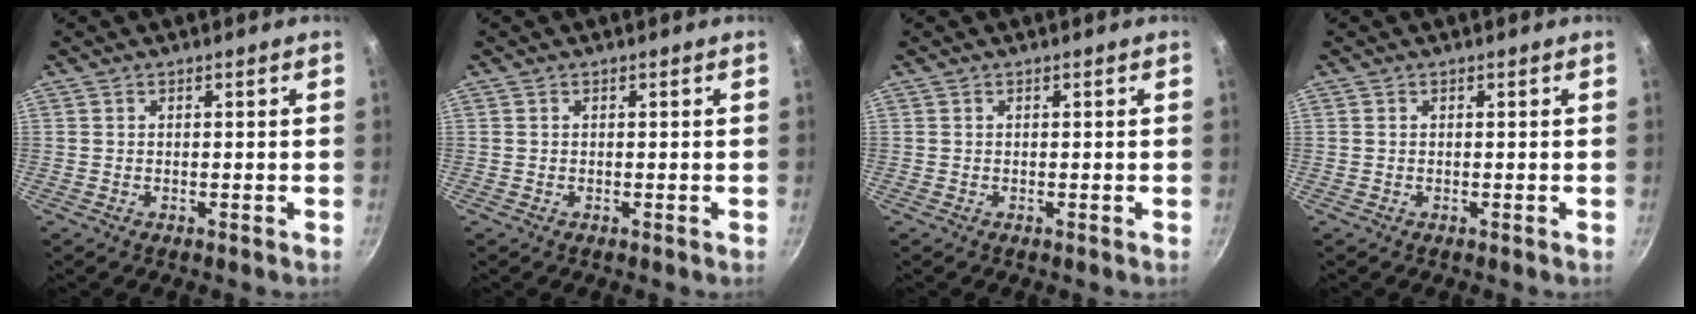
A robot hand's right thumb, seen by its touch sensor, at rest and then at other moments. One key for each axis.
{"total": 0.0}
{"total": 0.0}
{"total": 0.0}